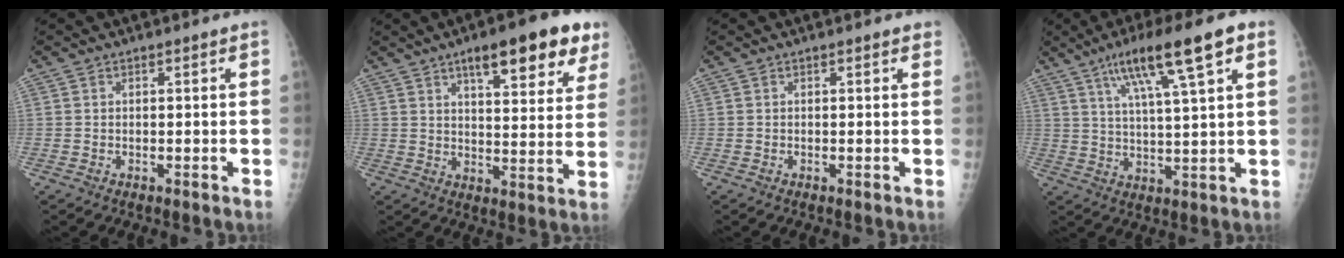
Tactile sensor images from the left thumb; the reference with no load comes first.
{"total": 16.3, "force": [9.5, 5.1, 12.2], "torque": [-0.128, -0.032, 0.130]}
{"total": 0.9, "force": [0.7, 0.4, 0.4], "torque": [0.000, -0.002, 0.004]}
{"total": 14.1, "force": [7.2, 1.8, 12.0], "torque": [-0.204, -0.007, 0.121]}